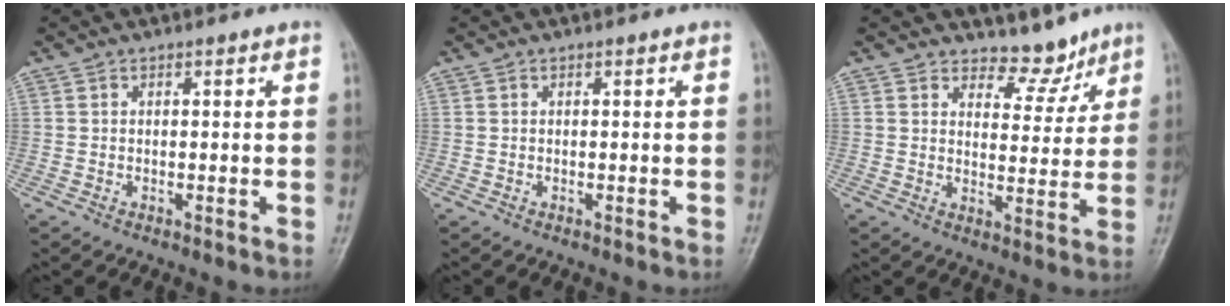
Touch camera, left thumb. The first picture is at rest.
{"total": 0.0}
{"total": 5.9, "force": [5.1, 2.9, 0.5], "torque": [0.022, -0.046, 0.082]}